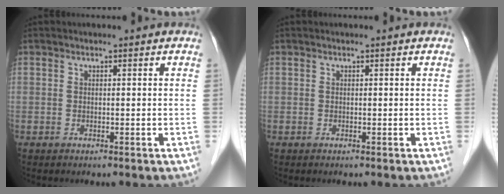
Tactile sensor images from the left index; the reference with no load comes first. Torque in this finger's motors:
{"motor_torque": [-0.04, 0.06, 0.00, 0.00]}